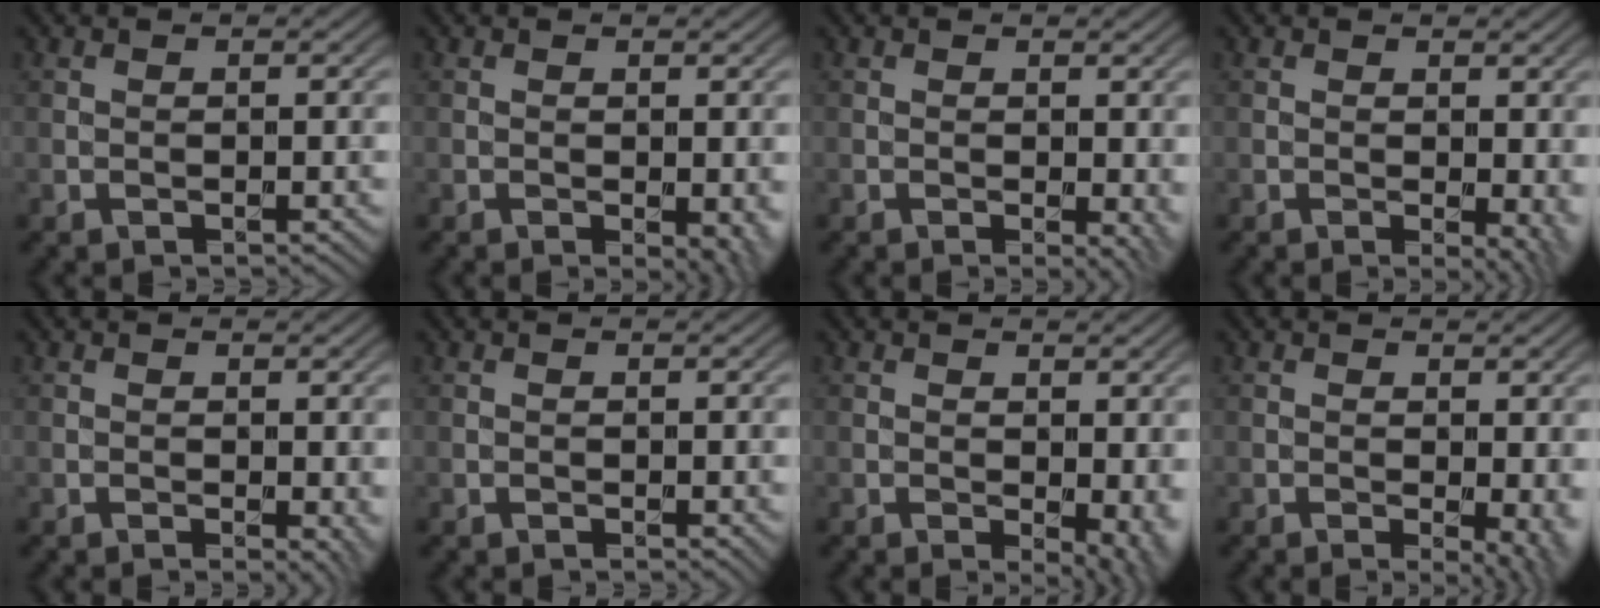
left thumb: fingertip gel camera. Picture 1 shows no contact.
{"total": 2.9, "force": [-0.8, 1.2, 2.5], "torque": [-0.031, -0.011, -0.007]}
{"total": 2.7, "force": [-0.1, 1.2, 2.4], "torque": [-0.027, -0.005, -0.001]}
{"total": 3.9, "force": [-0.2, 1.8, 3.5], "torque": [-0.042, -0.007, -0.001]}
{"total": 2.1, "force": [-0.2, 1.0, 1.8], "torque": [-0.019, -0.008, 0.000]}
{"total": 0.6, "force": [0.0, 0.4, 0.4], "torque": [-0.002, -0.003, 0.000]}
{"total": 4.7, "force": [-0.3, 2.2, 4.2], "torque": [-0.054, -0.010, 0.002]}
{"total": 4.2, "force": [-0.3, 1.3, 4.0], "torque": [-0.048, -0.006, -0.002]}